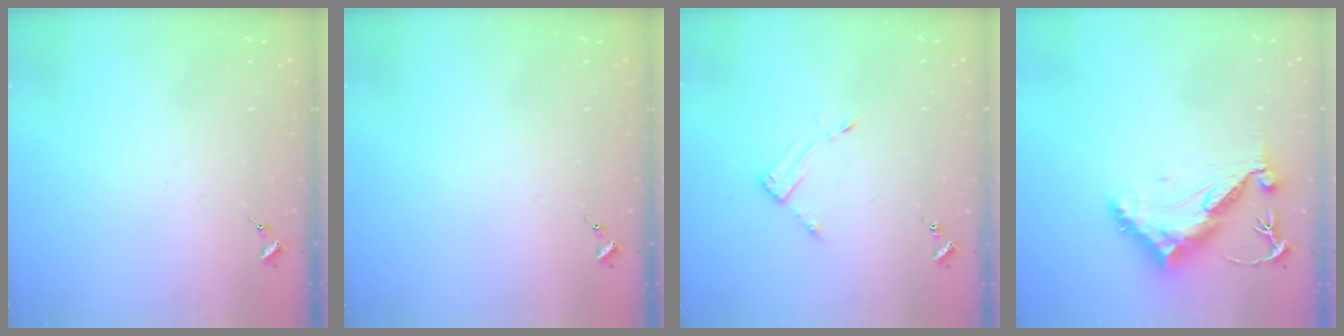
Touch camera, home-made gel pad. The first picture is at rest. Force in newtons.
{"total": 0.0}
{"total": 3.0, "press": 3.0, "slide": 0.3}
{"total": 11.4, "press": 11.4, "slide": 0.8}